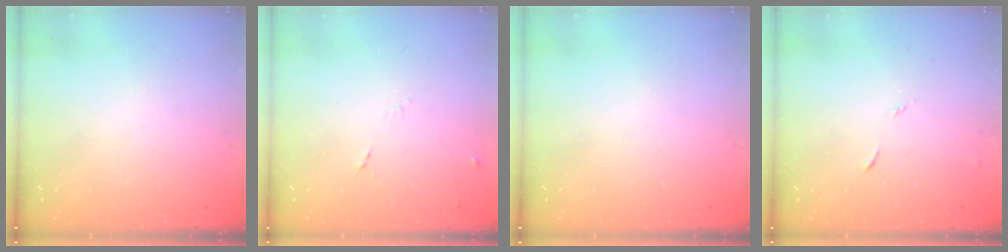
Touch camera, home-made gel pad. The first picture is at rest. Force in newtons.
{"total": 4.4, "press": 4.3, "slide": 1.0}
{"total": 0.0}
{"total": 5.9, "press": 5.9, "slide": 0.6}